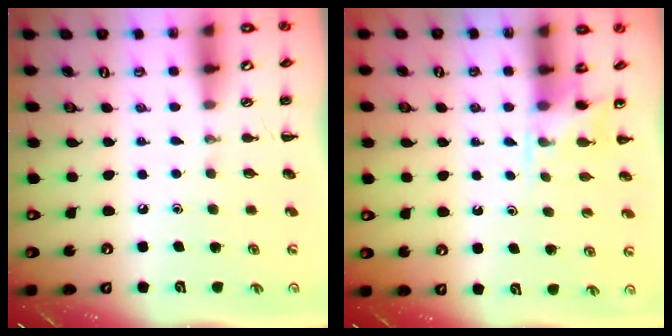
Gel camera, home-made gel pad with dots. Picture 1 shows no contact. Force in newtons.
{"total": 5.1, "press": 4.9, "slide": 1.5}